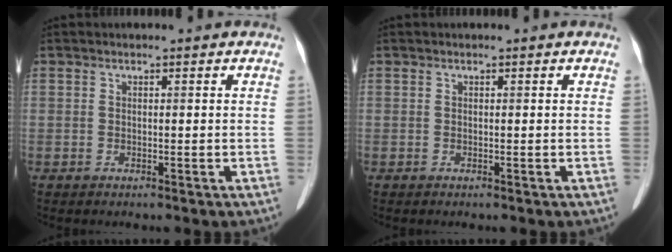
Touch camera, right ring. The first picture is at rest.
{"total": 0.0}